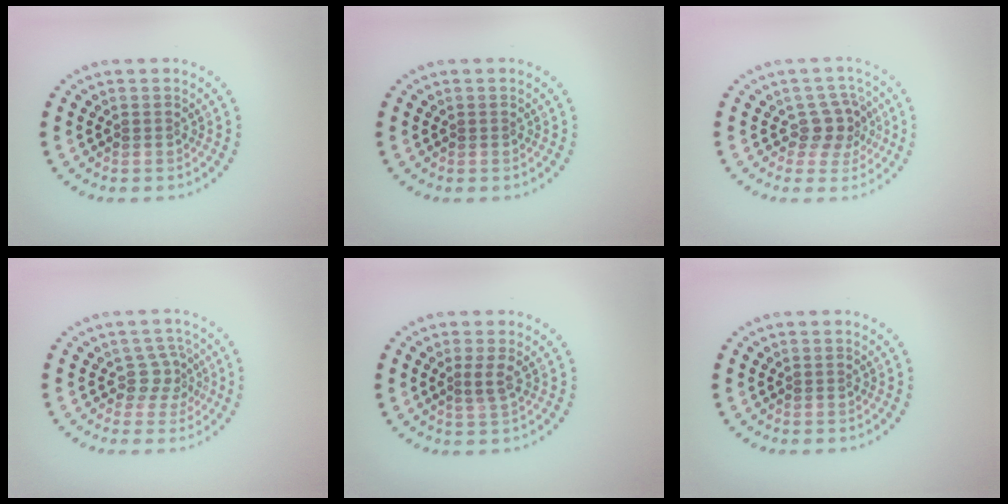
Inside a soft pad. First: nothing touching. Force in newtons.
{"total": 0.0}
{"total": 2.8, "press": 2.5, "slide": 1.3}
{"total": 2.3, "press": 1.6, "slide": 1.7}
{"total": 1.4, "press": 1.1, "slide": 0.8}
{"total": 0.0}